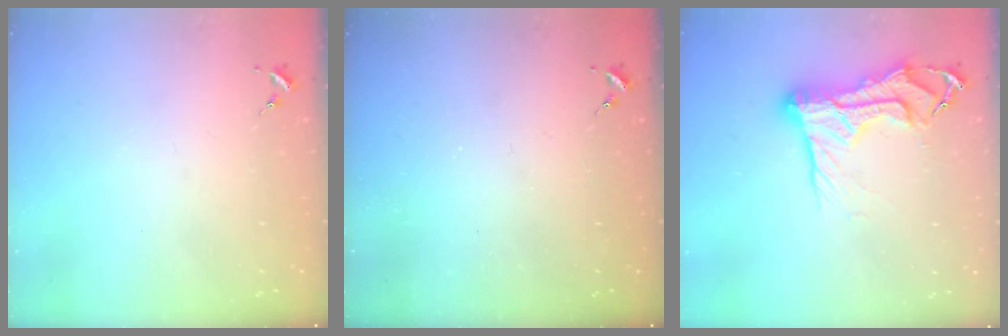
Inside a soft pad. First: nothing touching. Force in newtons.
{"total": 0.0}
{"total": 18.5, "press": 18.4, "slide": 1.8}